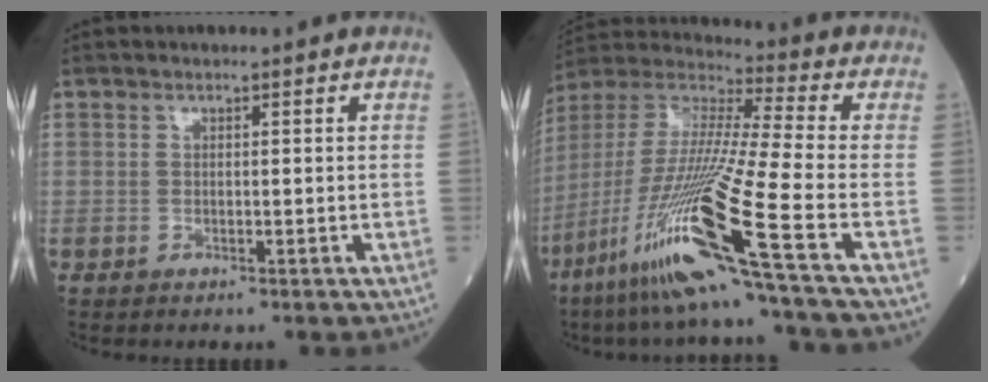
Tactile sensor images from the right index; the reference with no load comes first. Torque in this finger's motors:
{"motor_torque": [2.12, -0.02, 1.05, 0.21]}